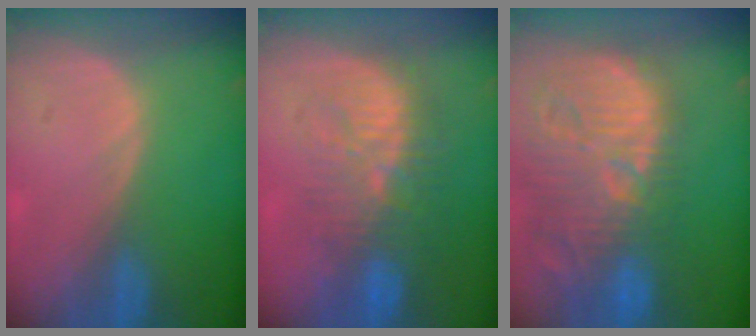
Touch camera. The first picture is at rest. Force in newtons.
{"total": 9.3, "press": 9.0, "slide": 2.1}
{"total": 15.2, "press": 13.3, "slide": 7.4}